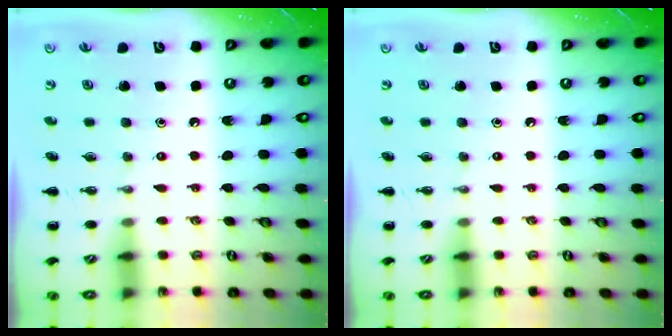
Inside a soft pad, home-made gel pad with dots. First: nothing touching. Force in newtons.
{"total": 0.0}